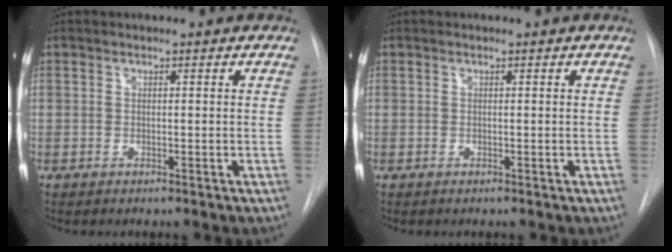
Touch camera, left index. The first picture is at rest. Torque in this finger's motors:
{"motor_torque": [-0.20, 0.20, 0.00, -0.01]}